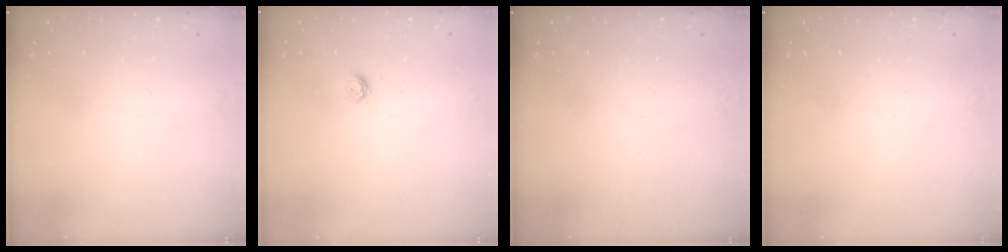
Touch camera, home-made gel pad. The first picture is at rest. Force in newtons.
{"total": 3.5, "press": 3.4, "slide": 0.4}
{"total": 0.0}
{"total": 0.0}